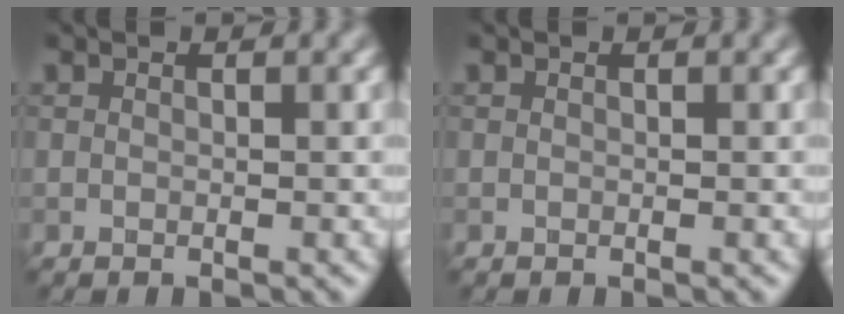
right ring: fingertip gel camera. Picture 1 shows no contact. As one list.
[{"total": 0.0}]